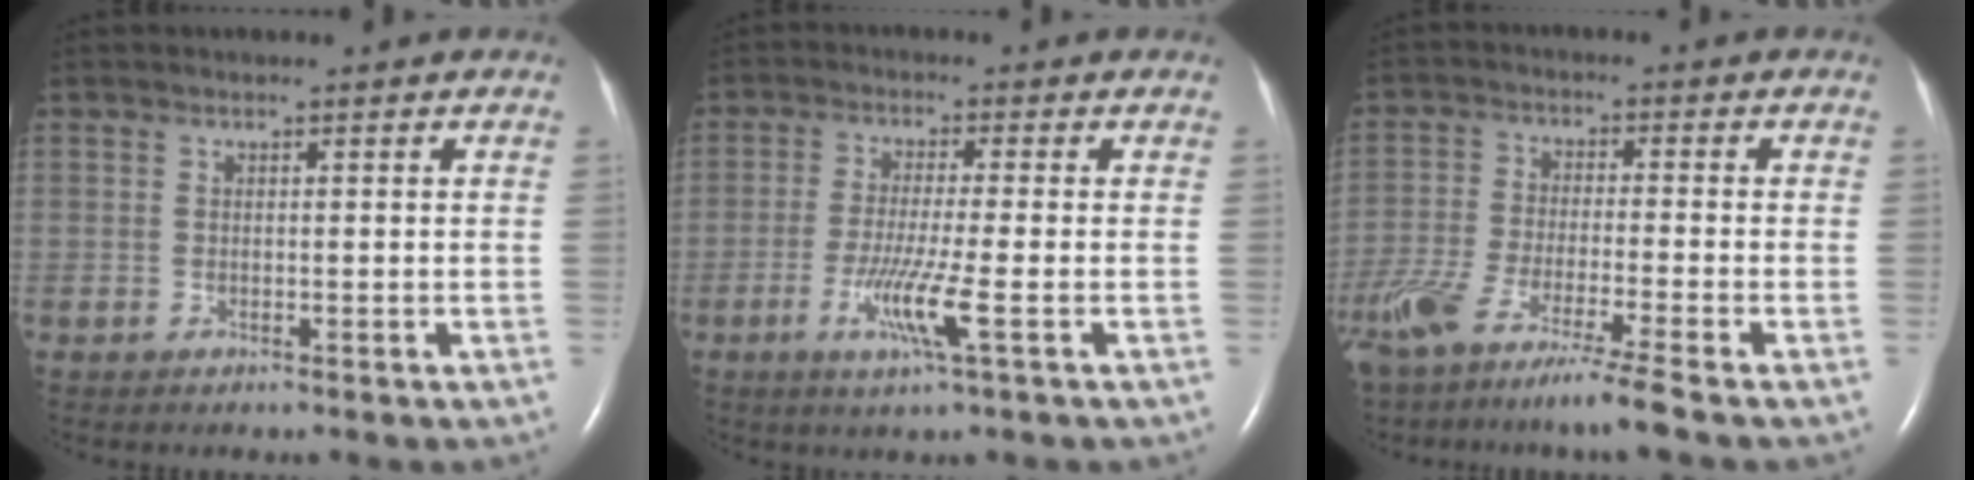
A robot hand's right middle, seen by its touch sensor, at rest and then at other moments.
{"total": 6.4, "force": [-2.4, -0.6, 5.9], "torque": [-0.120, -0.021, -0.046]}
{"total": 12.5, "force": [-9.4, -0.9, 8.2], "torque": [-0.151, -0.042, -0.162]}